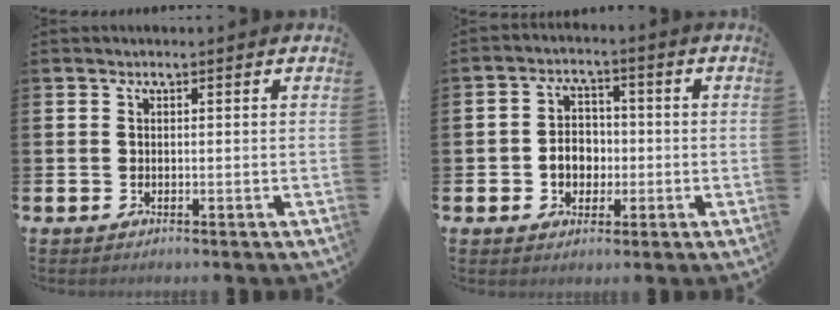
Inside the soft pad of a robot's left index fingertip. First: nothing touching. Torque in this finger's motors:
{"motor_torque": [0.40, 0.33, 0.10, 0.04]}